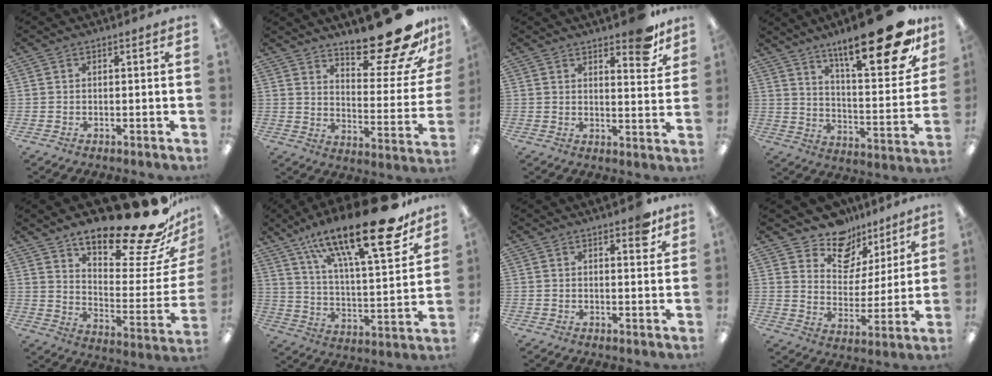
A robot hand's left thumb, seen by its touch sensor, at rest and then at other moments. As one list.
[{"total": 21.9, "force": [16.9, 5.8, 12.5], "torque": [-0.158, -0.125, 0.271]}, {"total": 9.0, "force": [6.9, 3.1, 4.9], "torque": [-0.048, -0.043, 0.115]}, {"total": 24.7, "force": [16.5, 6.5, 17.2], "torque": [-0.248, -0.113, 0.264]}, {"total": 23.8, "force": [19.4, 5.3, 12.8], "torque": [-0.163, -0.149, 0.306]}, {"total": 26.5, "force": [17.4, 7.4, 18.5], "torque": [-0.289, -0.109, 0.282]}, {"total": 3.9, "force": [2.8, 1.5, 2.3], "torque": [-0.020, -0.014, 0.044]}, {"total": 12.7, "force": [10.2, 7.1, 2.5], "torque": [-0.046, -0.079, 0.191]}]